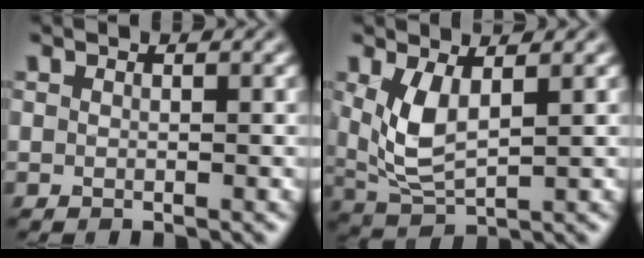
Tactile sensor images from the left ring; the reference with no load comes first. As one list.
[{"total": 4.4, "force": [1.1, 2.0, 3.7], "torque": [-0.088, -0.007, 0.030]}]